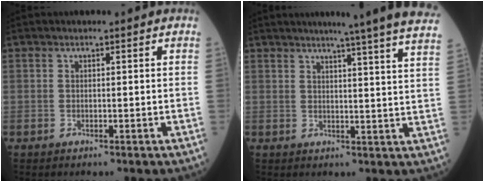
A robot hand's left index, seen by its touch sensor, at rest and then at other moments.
{"total": 17.9, "force": [15.7, -2.1, 8.3], "torque": [-0.120, -0.058, 0.173]}